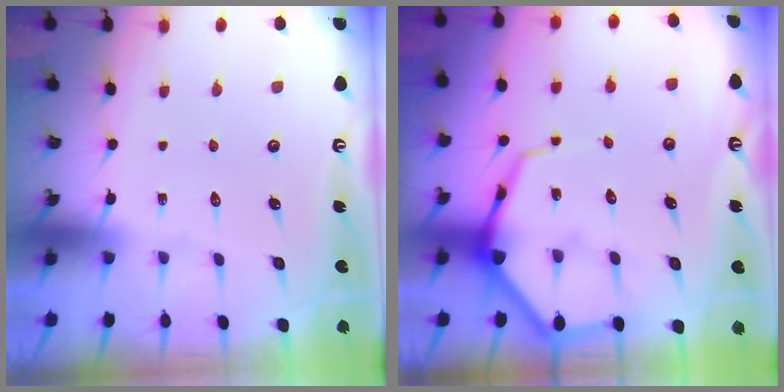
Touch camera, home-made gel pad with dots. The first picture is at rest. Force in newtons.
{"total": 10.5, "press": 10.4, "slide": 1.1}